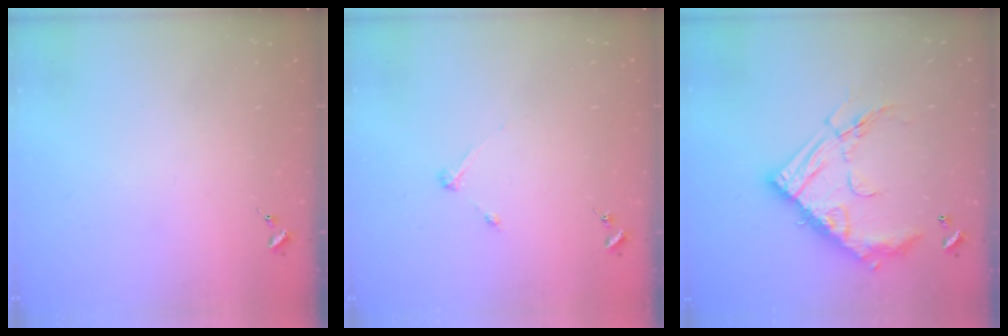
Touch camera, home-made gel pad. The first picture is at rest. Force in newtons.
{"total": 3.2, "press": 3.2, "slide": 0.4}
{"total": 20.3, "press": 20.2, "slide": 1.9}